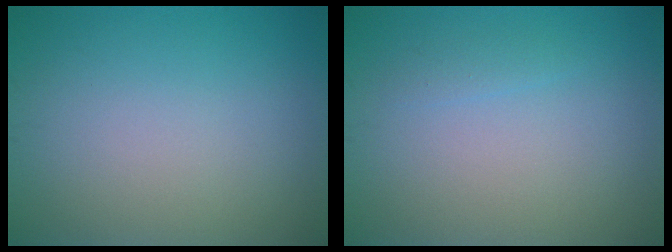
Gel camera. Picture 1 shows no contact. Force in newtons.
{"total": 0.8, "press": 0.8, "slide": 0.0}